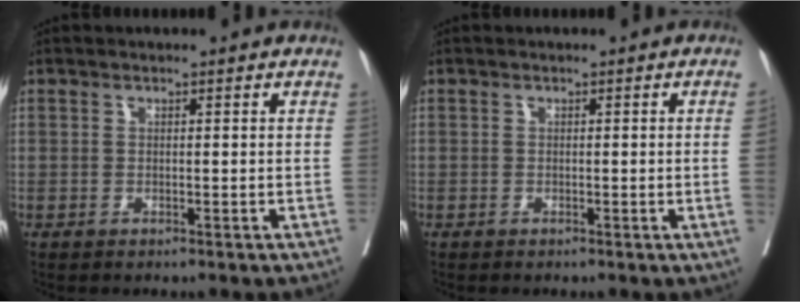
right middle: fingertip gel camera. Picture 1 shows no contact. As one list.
[{"total": 1.0, "force": [-0.1, -0.4, 0.9], "torque": [-0.006, 0.001, -0.001]}]